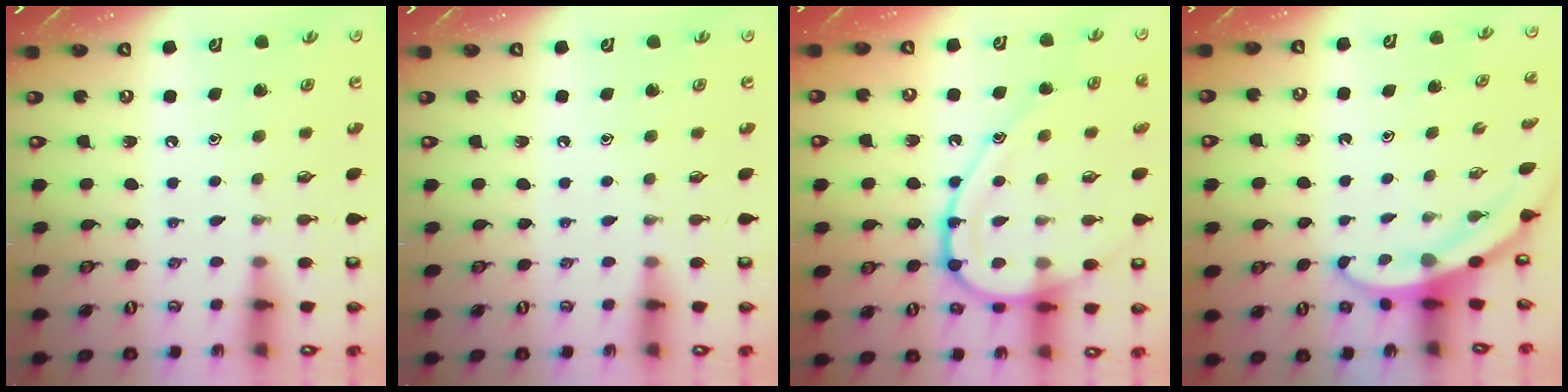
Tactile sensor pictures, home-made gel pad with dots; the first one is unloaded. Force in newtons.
{"total": 0.0}
{"total": 16.0, "press": 16.0, "slide": 1.5}
{"total": 3.0, "press": 3.0, "slide": 0.2}